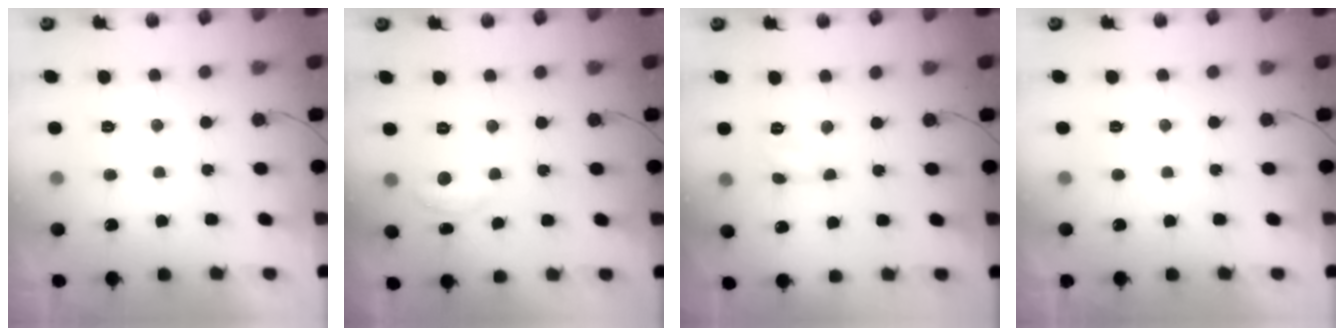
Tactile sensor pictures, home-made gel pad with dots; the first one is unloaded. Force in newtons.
{"total": 5.7, "press": 5.7, "slide": 0.5}
{"total": 2.8, "press": 2.8, "slide": 0.4}
{"total": 0.0}